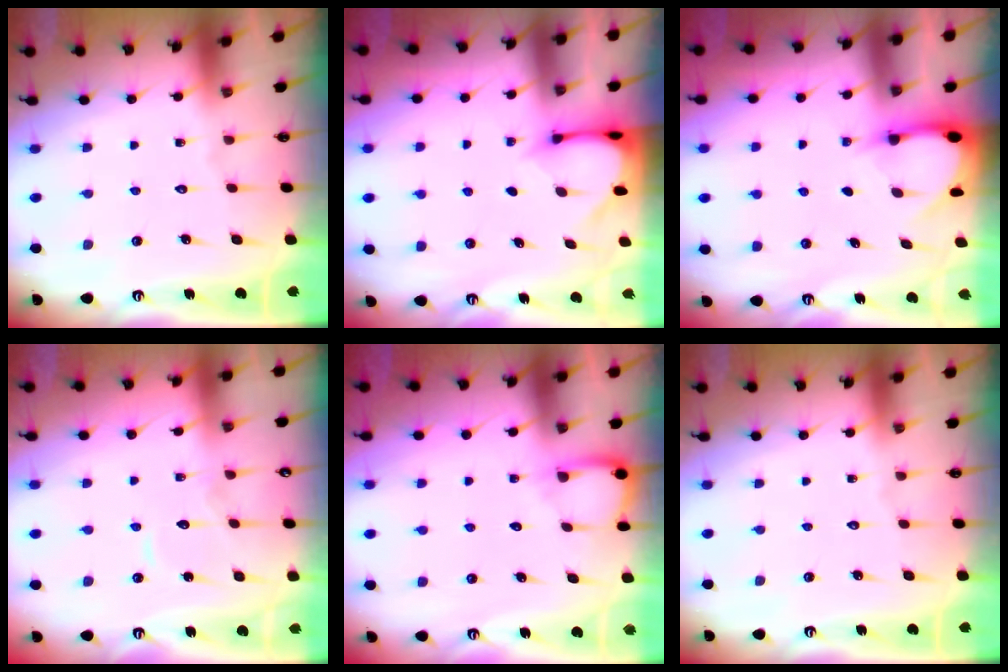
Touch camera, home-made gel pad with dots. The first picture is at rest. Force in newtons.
{"total": 3.3, "press": 3.3, "slide": 0.3}
{"total": 2.9, "press": 2.9, "slide": 0.3}
{"total": 8.4, "press": 8.4, "slide": 0.5}
{"total": 4.5, "press": 4.4, "slide": 0.5}
{"total": 0.0}